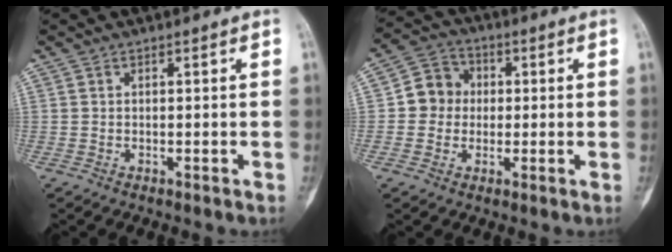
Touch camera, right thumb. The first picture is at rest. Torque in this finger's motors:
{"motor_torque": [0.07, 0.06, 0.03, -0.03, 0.01]}